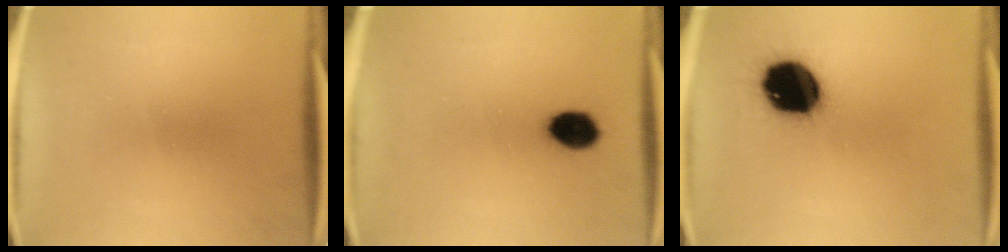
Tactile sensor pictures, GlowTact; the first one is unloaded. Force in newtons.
{"total": 6.5}
{"total": 18.5}